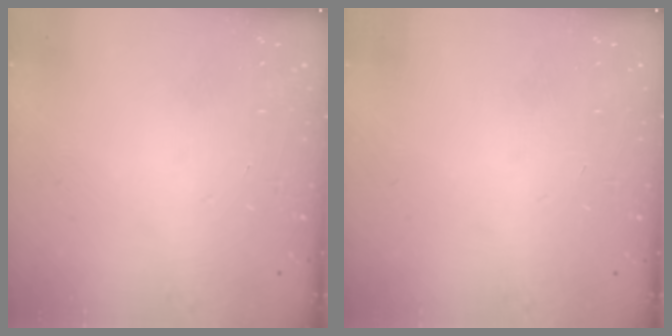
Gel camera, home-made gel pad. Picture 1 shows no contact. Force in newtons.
{"total": 0.0}